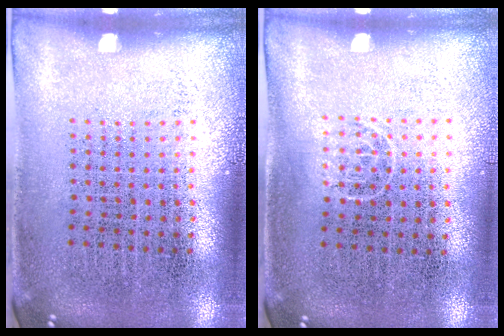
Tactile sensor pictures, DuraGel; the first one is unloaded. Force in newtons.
{"total": 0.6, "press": 0.4, "slide": 0.4}